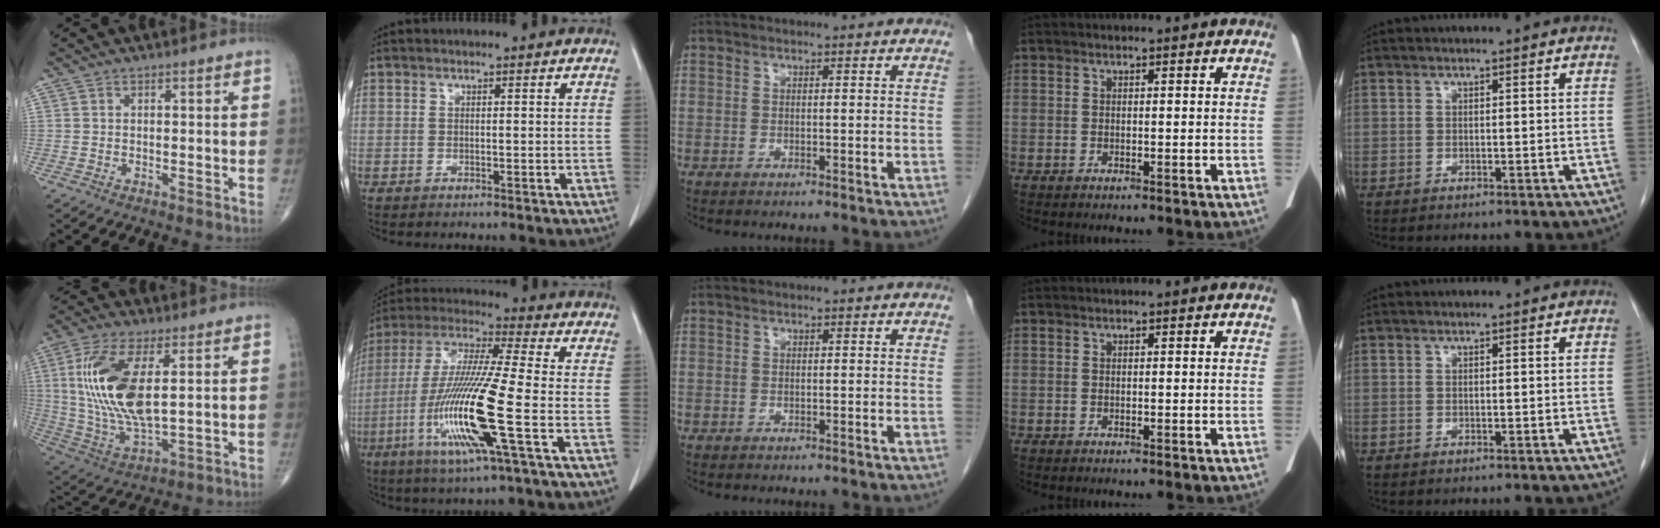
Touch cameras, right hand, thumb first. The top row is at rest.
{"thumb": {"total": 17.5, "force": [3.4, 7.3, 15.5], "torque": [-0.327, -0.017, 0.073]}, "index": {"total": 16.5, "force": [-4.9, -0.3, 15.8], "torque": [-0.327, -0.020, -0.102]}}